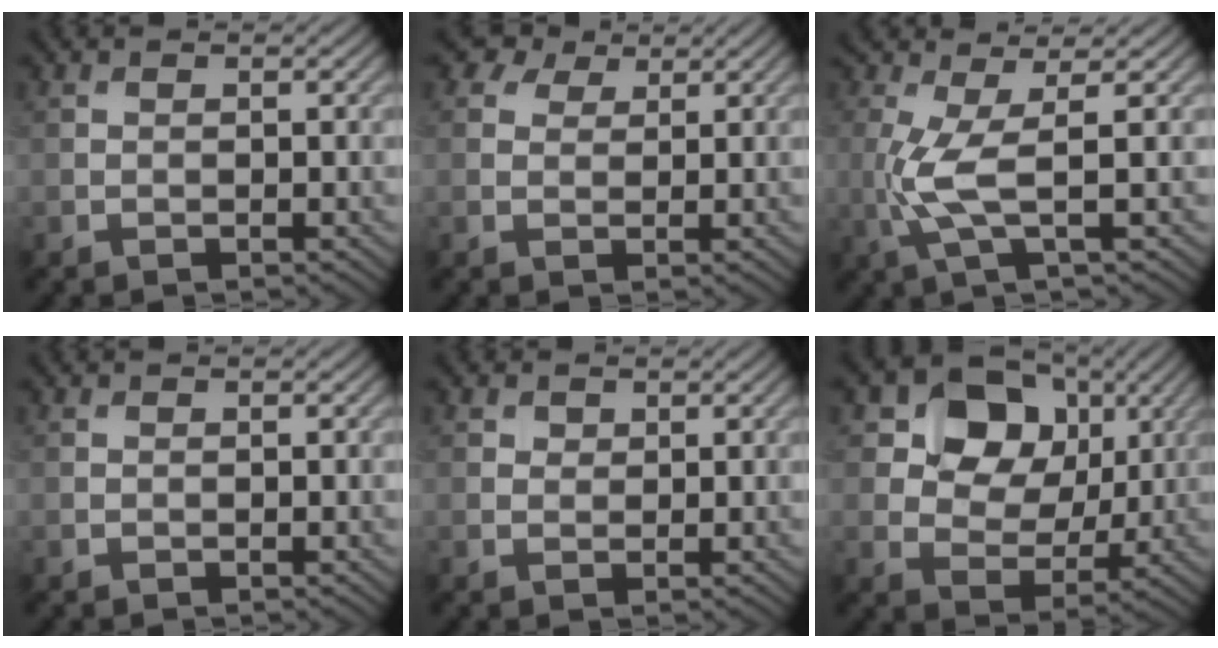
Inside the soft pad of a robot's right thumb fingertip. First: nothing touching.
{"total": 3.2, "force": [2.1, 2.1, 1.3], "torque": [-0.031, 0.009, 0.033]}
{"total": 5.0, "force": [-0.1, 0.6, 4.9], "torque": [-0.127, 0.008, -0.004]}
{"total": 0.0}
{"total": 1.1, "force": [0.7, 0.8, 0.2], "torque": [-0.005, 0.002, 0.012]}
{"total": 10.9, "force": [4.1, 8.3, 5.8], "torque": [-0.112, 0.014, 0.064]}